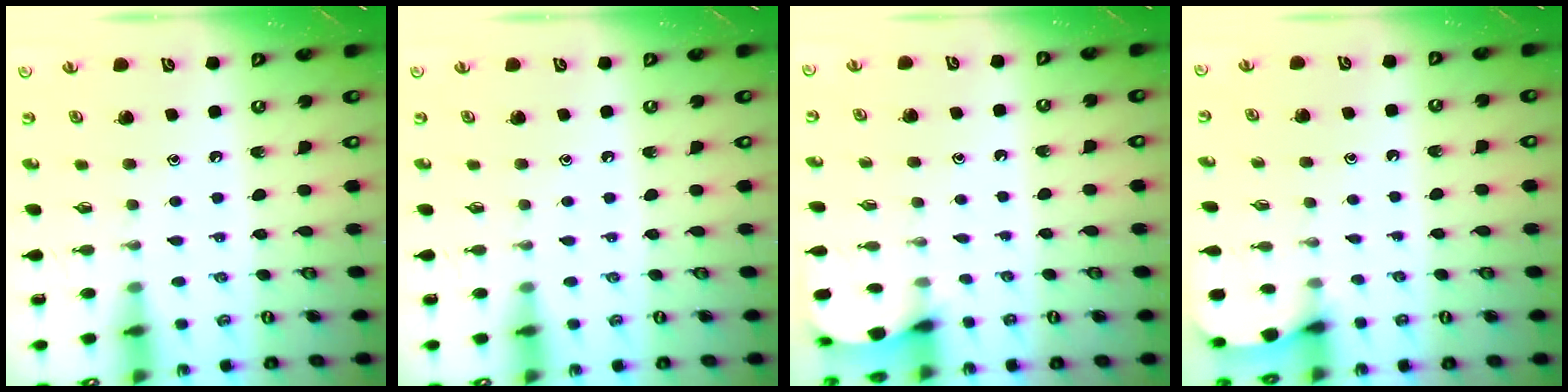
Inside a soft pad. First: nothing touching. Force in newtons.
{"total": 0.0}
{"total": 2.4, "press": 2.4, "slide": 0.3}
{"total": 2.6, "press": 2.6, "slide": 0.4}